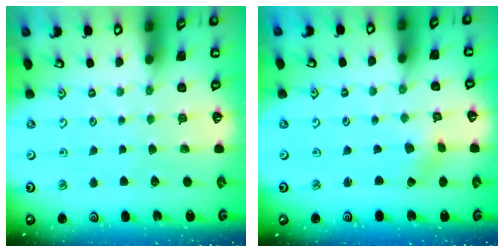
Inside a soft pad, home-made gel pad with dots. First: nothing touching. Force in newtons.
{"total": 1.1, "press": 1.1, "slide": 0.2}